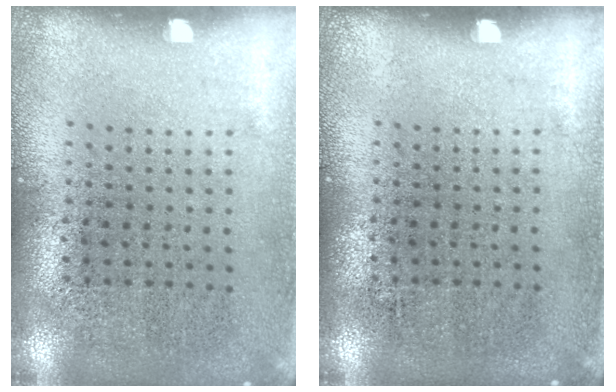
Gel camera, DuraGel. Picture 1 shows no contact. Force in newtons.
{"total": 0.0}